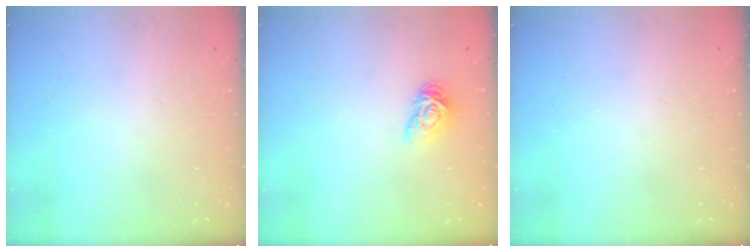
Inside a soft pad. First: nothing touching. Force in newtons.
{"total": 5.7, "press": 5.7, "slide": 0.2}
{"total": 0.0}